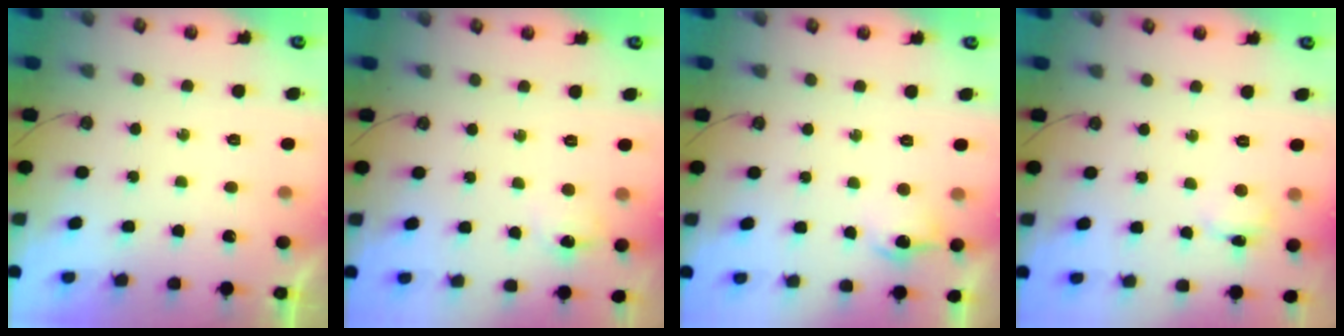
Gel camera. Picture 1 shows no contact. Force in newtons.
{"total": 5.9, "press": 5.9, "slide": 0.6}
{"total": 8.0, "press": 8.0, "slide": 0.8}
{"total": 4.0, "press": 3.9, "slide": 0.8}